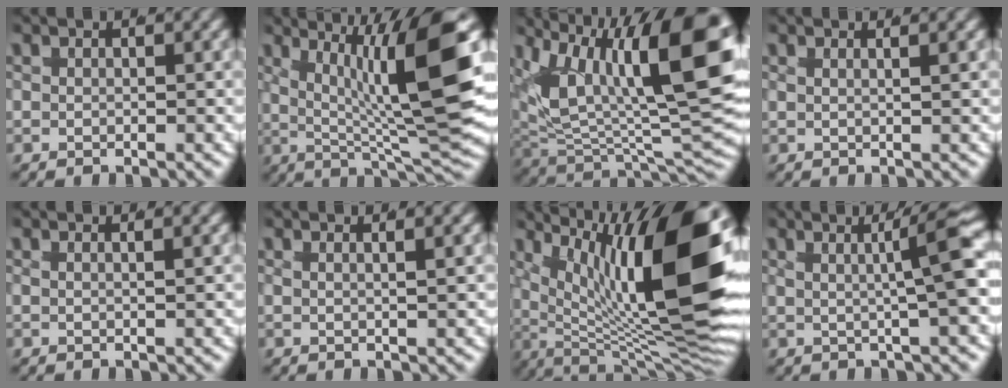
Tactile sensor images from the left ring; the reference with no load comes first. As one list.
[{"total": 12.9, "force": [2.2, 5.2, 11.5], "torque": [-0.162, -0.004, 0.030]}, {"total": 15.4, "force": [1.3, 7.9, 13.2], "torque": [-0.203, -0.020, 0.023]}, {"total": 1.1, "force": [0.7, 0.0, 0.9], "torque": [-0.009, 0.001, 0.010]}, {"total": 0.8, "force": [0.6, 0.0, 0.6], "torque": [-0.005, 0.000, 0.008]}, {"total": 1.5, "force": [1.0, 0.1, 1.1], "torque": [-0.011, 0.003, 0.013]}, {"total": 17.2, "force": [1.8, 7.7, 15.3], "torque": [-0.208, -0.006, 0.027]}, {"total": 6.1, "force": [1.7, 2.0, 5.5], "torque": [-0.072, 0.020, 0.014]}]